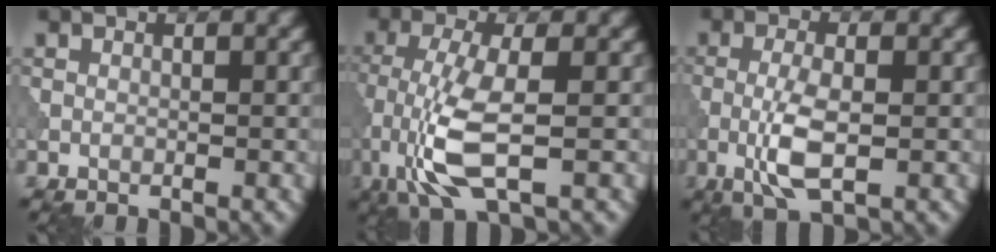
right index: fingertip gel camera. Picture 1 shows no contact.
{"total": 6.4, "force": [-1.9, 1.8, 5.8], "torque": [-0.130, -0.004, -0.042]}
{"total": 4.3, "force": [-0.9, 1.3, 4.0], "torque": [-0.088, -0.002, -0.023]}